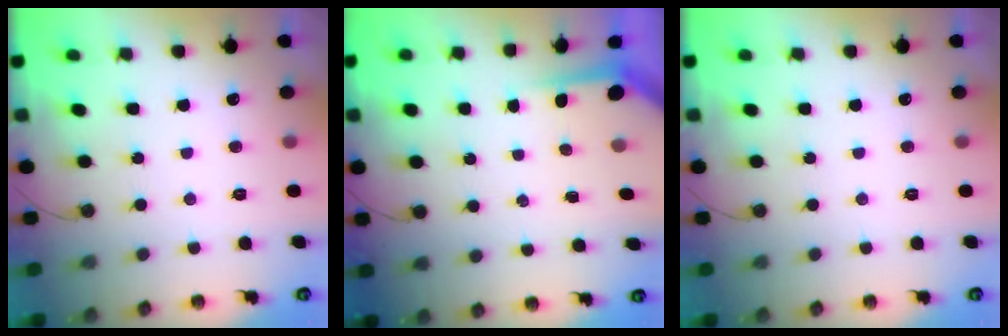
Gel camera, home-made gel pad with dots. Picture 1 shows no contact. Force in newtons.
{"total": 3.7, "press": 3.7, "slide": 0.4}
{"total": 0.0}